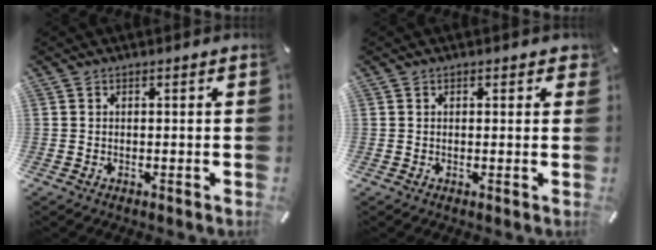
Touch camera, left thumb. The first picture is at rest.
{"total": 1.1, "force": [0.5, 0.8, 0.7], "torque": [0.001, -0.001, 0.004]}